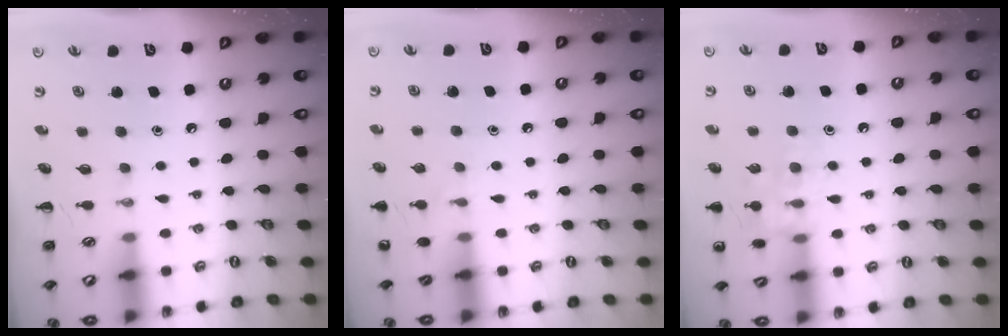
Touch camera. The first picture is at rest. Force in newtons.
{"total": 5.5, "press": 5.2, "slide": 1.9}
{"total": 11.4, "press": 11.3, "slide": 1.3}